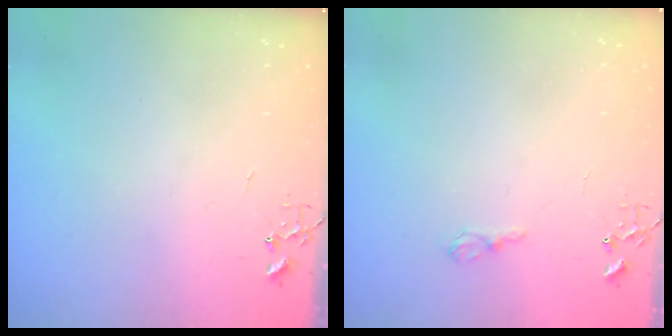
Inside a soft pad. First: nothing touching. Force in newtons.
{"total": 7.3, "press": 7.3, "slide": 0.9}